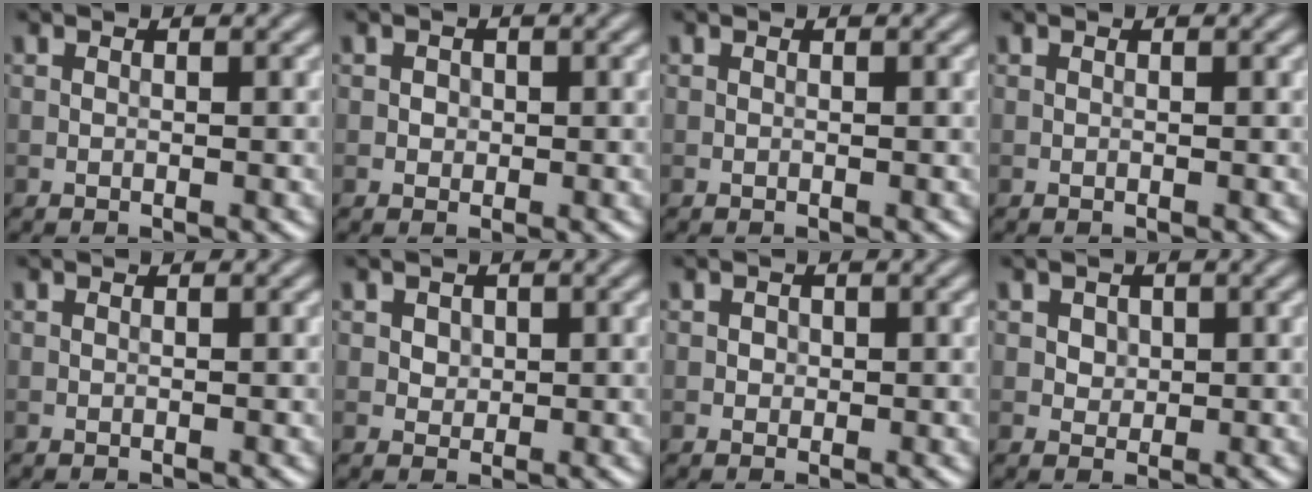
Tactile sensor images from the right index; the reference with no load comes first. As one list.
[{"total": 0.8, "force": [0.1, 0.8, 0.3], "torque": [0.000, -0.002, 0.000]}, {"total": 0.0}, {"total": 0.0}, {"total": 0.0}, {"total": 1.3, "force": [0.5, 1.1, 0.5], "torque": [-0.008, -0.002, 0.012]}, {"total": 0.7, "force": [0.1, 0.7, 0.2], "torque": [0.001, -0.003, 0.000]}, {"total": 1.7, "force": [0.7, 1.4, 0.7], "torque": [-0.013, 0.001, 0.017]}]